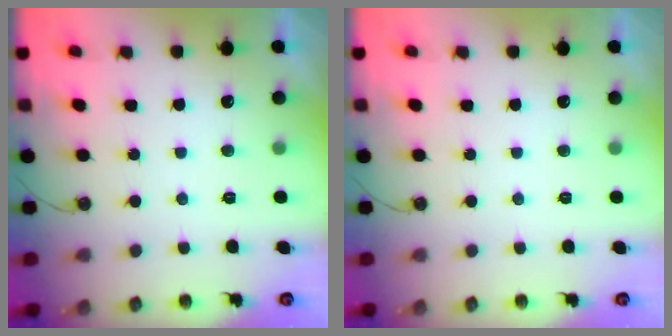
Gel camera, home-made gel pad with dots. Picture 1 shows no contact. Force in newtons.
{"total": 0.0}